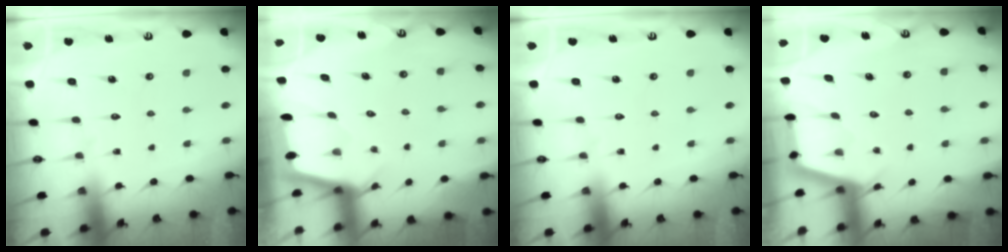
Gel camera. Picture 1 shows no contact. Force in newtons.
{"total": 2.1, "press": 2.1, "slide": 0.1}
{"total": 0.0}
{"total": 2.6, "press": 2.6, "slide": 0.3}